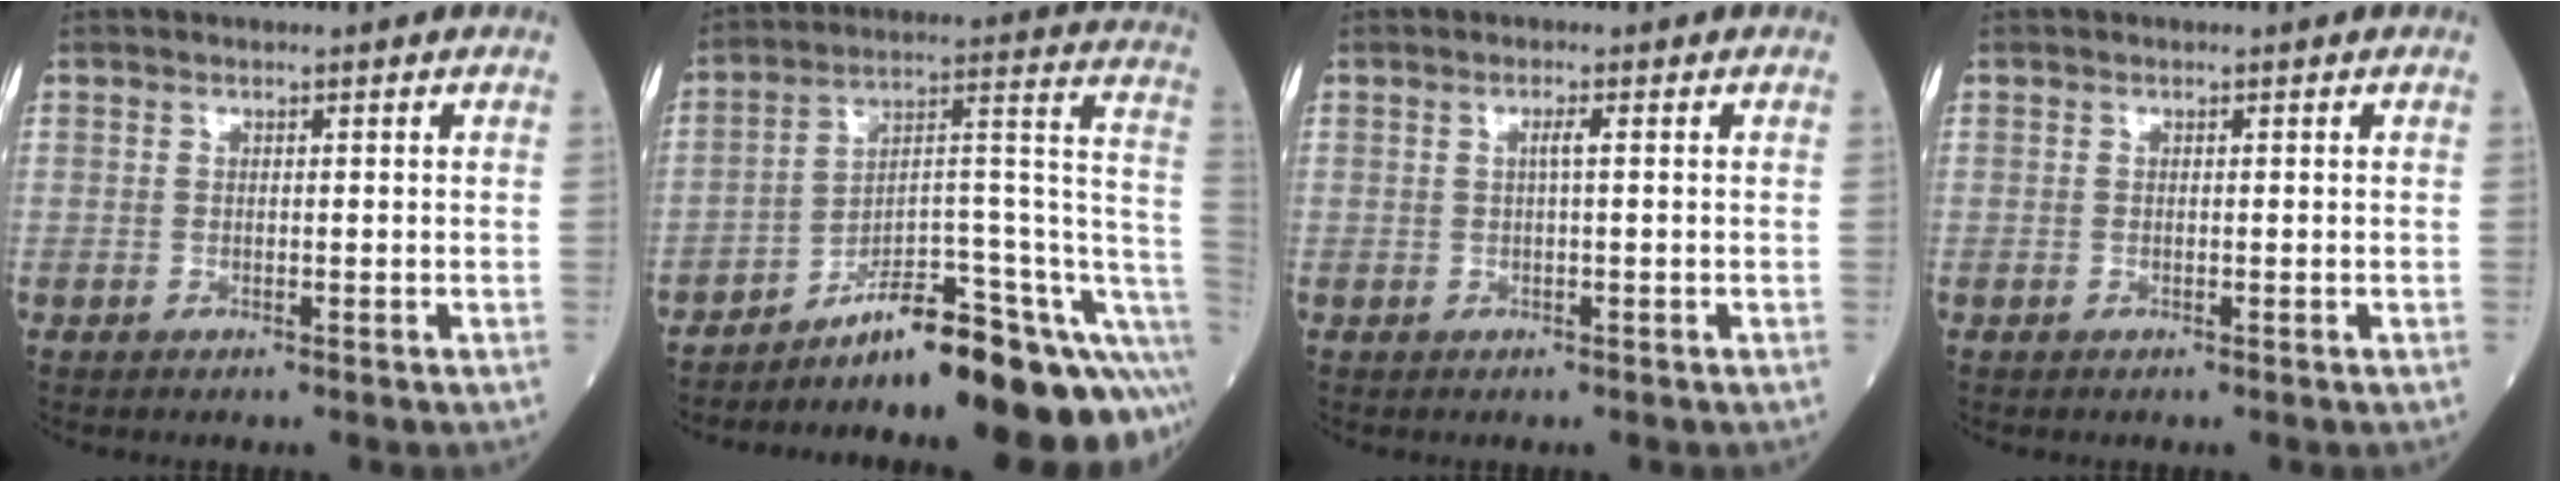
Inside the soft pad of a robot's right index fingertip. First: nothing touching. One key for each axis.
{"total": 17.7, "fx": -14.5, "fy": 2.0, "fz": 9.9, "tx": -0.071, "ty": 0.069, "tz": -0.209}
{"total": 1.1, "fx": 0.2, "fy": -0.2, "fz": 1.0, "tx": -0.019, "ty": 0.002, "tz": 0.002}
{"total": 0.0}